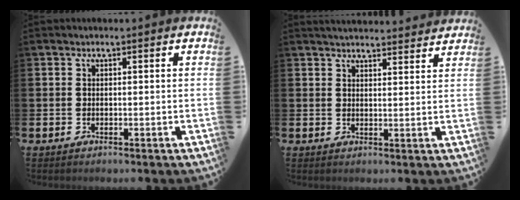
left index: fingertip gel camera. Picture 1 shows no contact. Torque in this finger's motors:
{"motor_torque": [0.97, -1.17, 0.15, 0.03]}